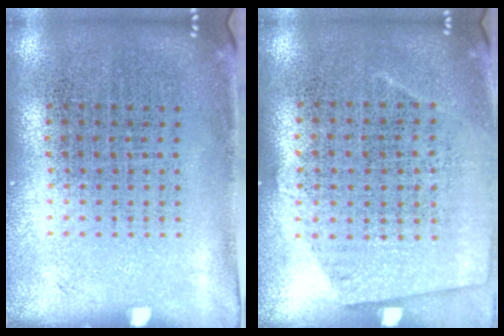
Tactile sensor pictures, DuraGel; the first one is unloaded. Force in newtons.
{"total": 0.6, "press": 0.2, "slide": 0.6}